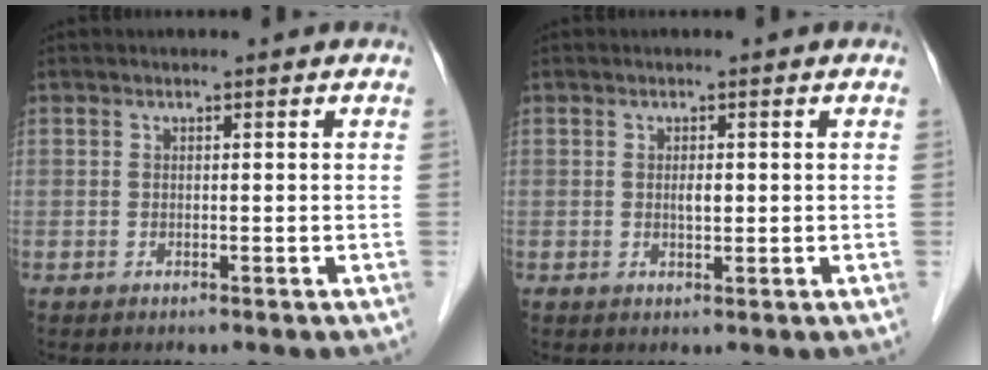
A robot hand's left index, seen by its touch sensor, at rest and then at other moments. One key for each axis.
{"total": 1.1, "fx": 0.0, "fy": 0.5, "fz": 1.0, "tx": -0.018, "ty": -0.006, "tz": 0.000}